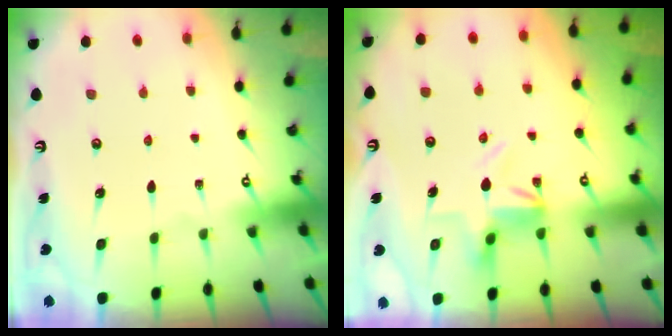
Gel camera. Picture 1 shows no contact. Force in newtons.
{"total": 4.7, "press": 4.7, "slide": 0.4}